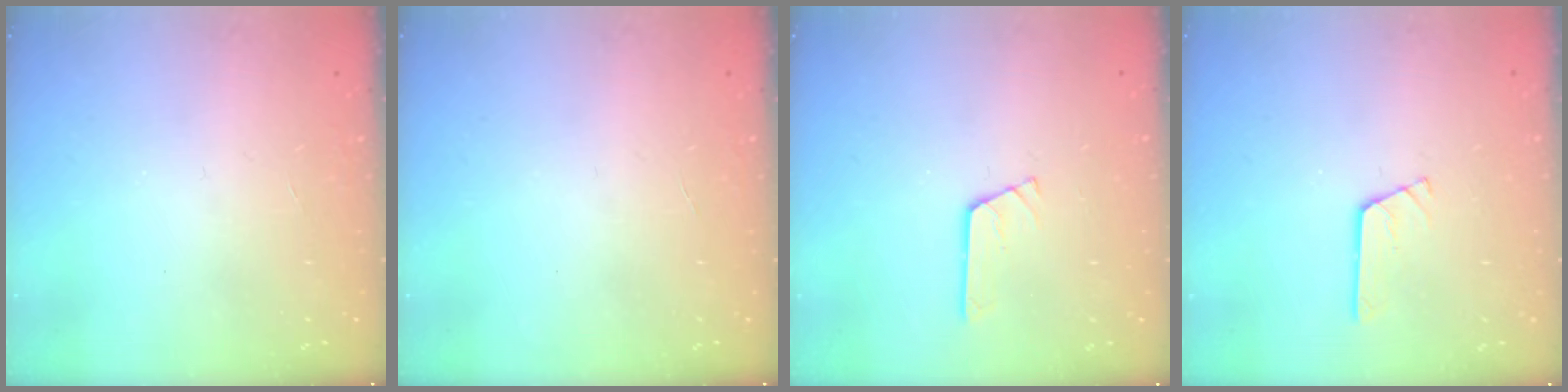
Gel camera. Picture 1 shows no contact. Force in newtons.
{"total": 0.0}
{"total": 3.0, "press": 2.9, "slide": 0.4}
{"total": 2.9, "press": 2.8, "slide": 0.3}